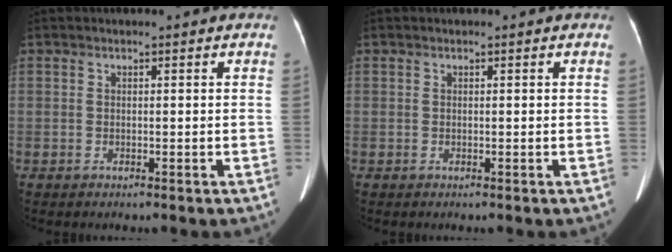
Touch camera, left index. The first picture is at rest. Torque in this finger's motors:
{"motor_torque": [0.01, 0.08, 0.00, 0.01]}